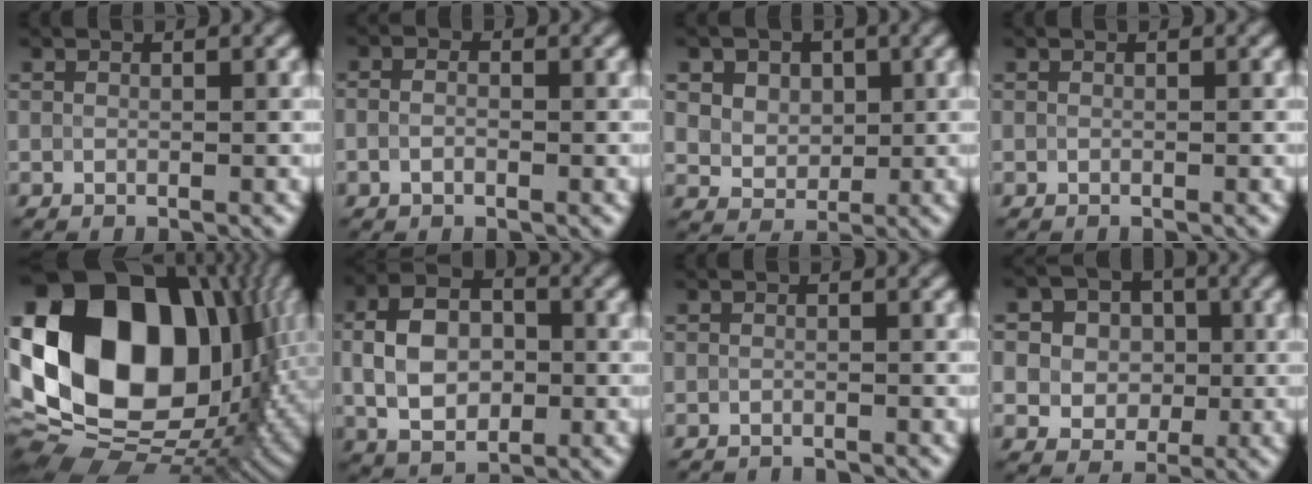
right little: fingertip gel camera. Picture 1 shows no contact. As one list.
[{"total": 1.1, "force": [-0.5, 0.6, 0.9], "torque": [-0.021, 0.003, -0.013]}, {"total": 6.6, "force": [2.8, 4.9, 3.4], "torque": [-0.057, 0.021, 0.034]}, {"total": 0.0}, {"total": 19.9, "force": [3.0, 13.9, 13.9], "torque": [-0.287, 0.026, 0.060]}, {"total": 6.9, "force": [0.1, 4.9, 4.9], "torque": [-0.101, 0.007, -0.006]}, {"total": 1.6, "force": [-1.6, -0.1, -0.1], "torque": [0.004, 0.000, -0.027]}, {"total": 6.4, "force": [1.1, 5.9, 2.3], "torque": [-0.036, 0.026, 0.004]}]